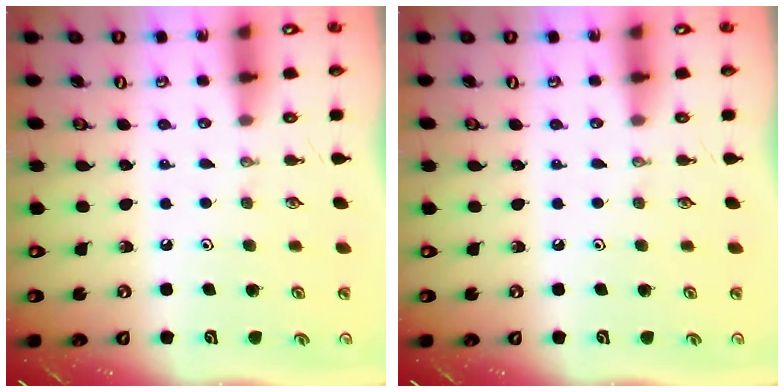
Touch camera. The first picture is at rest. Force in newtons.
{"total": 0.0}